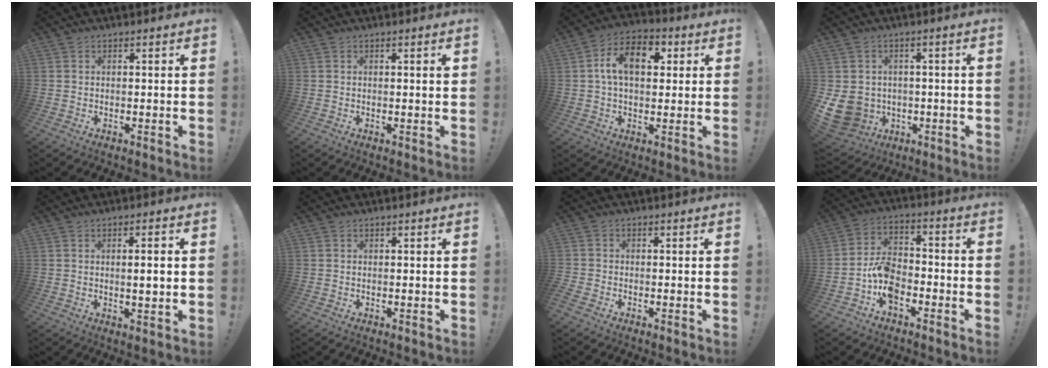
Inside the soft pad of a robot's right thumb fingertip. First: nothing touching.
{"total": 0.9, "force": [0.4, -0.1, 0.8], "torque": [-0.016, 0.001, 0.006]}
{"total": 11.9, "force": [2.6, 7.1, 9.2], "torque": [-0.148, 0.017, 0.047]}
{"total": 10.5, "force": [-1.8, 9.3, 4.5], "torque": [-0.106, 0.002, -0.029]}
{"total": 3.8, "force": [0.3, 0.2, 3.8], "torque": [-0.058, -0.007, 0.001]}
{"total": 0.0}
{"total": 1.6, "force": [-1.2, 1.0, 0.4], "torque": [-0.003, 0.004, -0.021]}
{"total": 9.6, "force": [-5.1, 6.0, 5.5], "torque": [-0.111, 0.028, -0.093]}